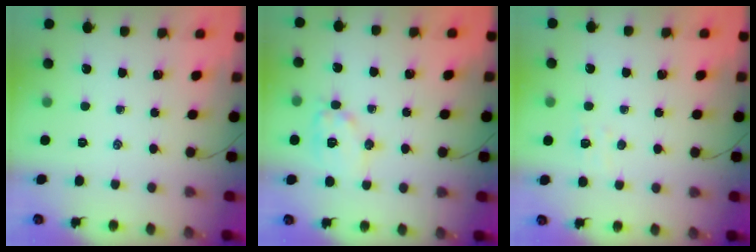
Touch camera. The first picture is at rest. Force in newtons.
{"total": 10.6, "press": 10.5, "slide": 0.4}
{"total": 4.6, "press": 4.5, "slide": 1.0}